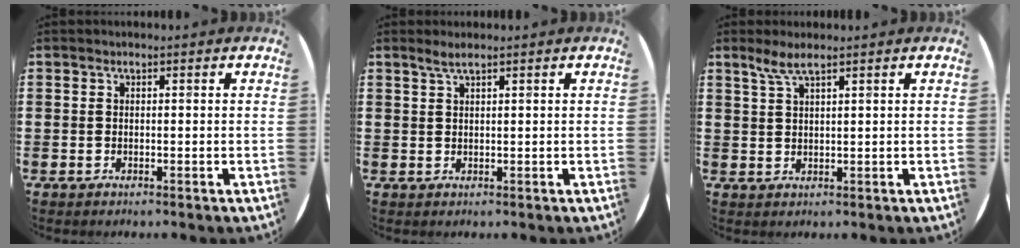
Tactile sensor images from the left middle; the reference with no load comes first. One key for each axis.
{"total": 1.6, "fx": 1.2, "fy": 0.0, "fz": 1.0, "tx": -0.020, "ty": 0.002, "tz": 0.021}
{"total": 2.8, "fx": 2.1, "fy": 0.2, "fz": 1.8, "tx": -0.039, "ty": 0.003, "tz": 0.037}